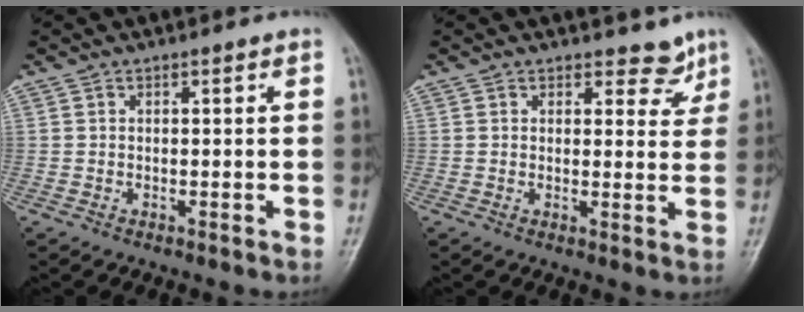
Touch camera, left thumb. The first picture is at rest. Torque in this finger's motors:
{"motor_torque": [-0.02, 0.04, 0.05, 0.01, 0.01]}